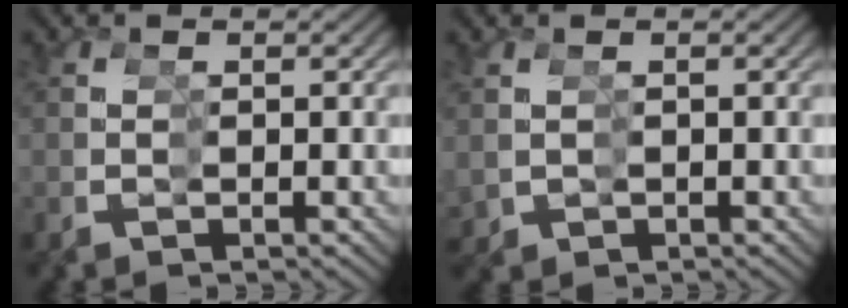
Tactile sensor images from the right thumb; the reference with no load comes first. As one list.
[{"total": 1.5, "force": [0.2, 1.5, 0.2], "torque": [-0.009, -0.007, 0.011]}]